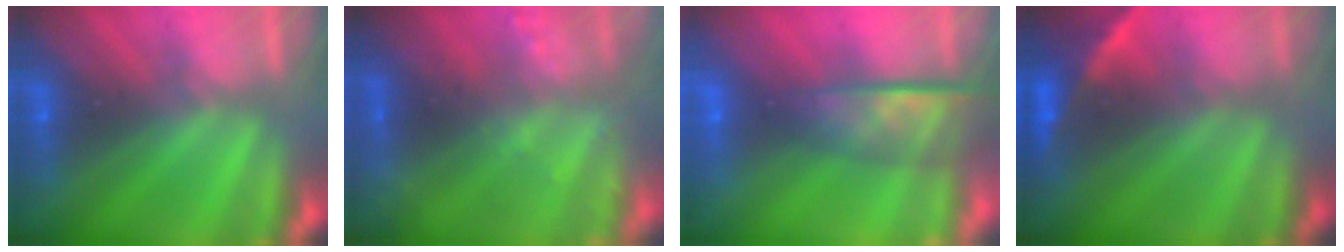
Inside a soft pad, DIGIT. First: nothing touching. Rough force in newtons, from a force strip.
{"total": 2.3}
{"total": 7.5}
{"total": 2.1}